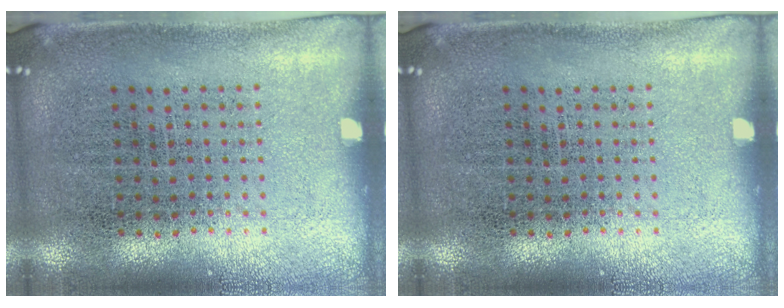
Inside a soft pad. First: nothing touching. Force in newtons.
{"total": 0.0}